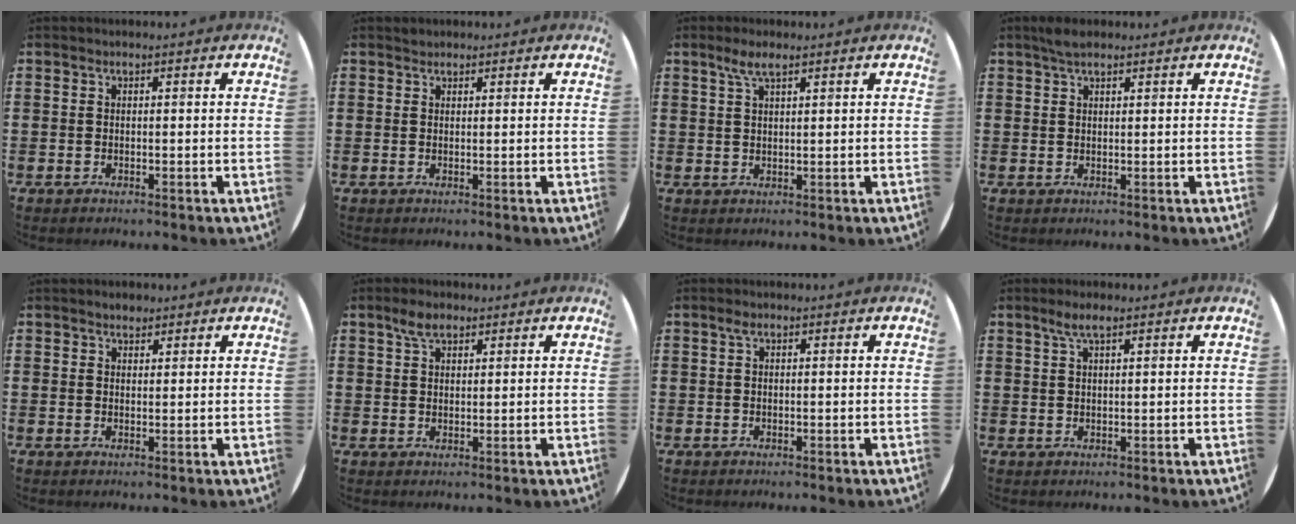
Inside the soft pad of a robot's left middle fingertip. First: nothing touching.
{"total": 0.7, "force": [0.6, 0.3, -0.1], "torque": [0.003, 0.004, 0.012]}
{"total": 3.3, "force": [2.2, 0.8, 2.4], "torque": [-0.050, 0.007, 0.038]}
{"total": 2.1, "force": [1.7, 0.6, 1.1], "torque": [-0.023, 0.007, 0.029]}
{"total": 1.6, "force": [1.5, 0.6, 0.2], "torque": [0.004, 0.001, 0.025]}
{"total": 3.4, "force": [2.5, 1.5, 1.7], "torque": [-0.029, 0.004, 0.044]}
{"total": 0.8, "force": [0.4, 0.3, 0.6], "torque": [-0.011, 0.005, 0.006]}
{"total": 2.8, "force": [1.9, 0.6, 2.0], "torque": [-0.041, 0.008, 0.032]}